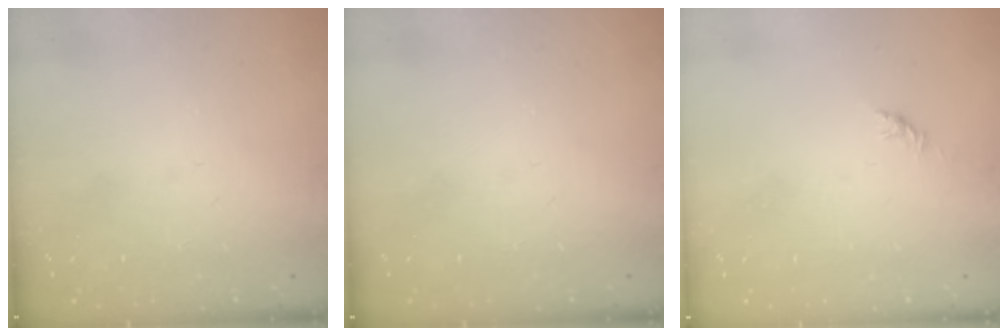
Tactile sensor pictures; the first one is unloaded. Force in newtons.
{"total": 0.0}
{"total": 0.0}